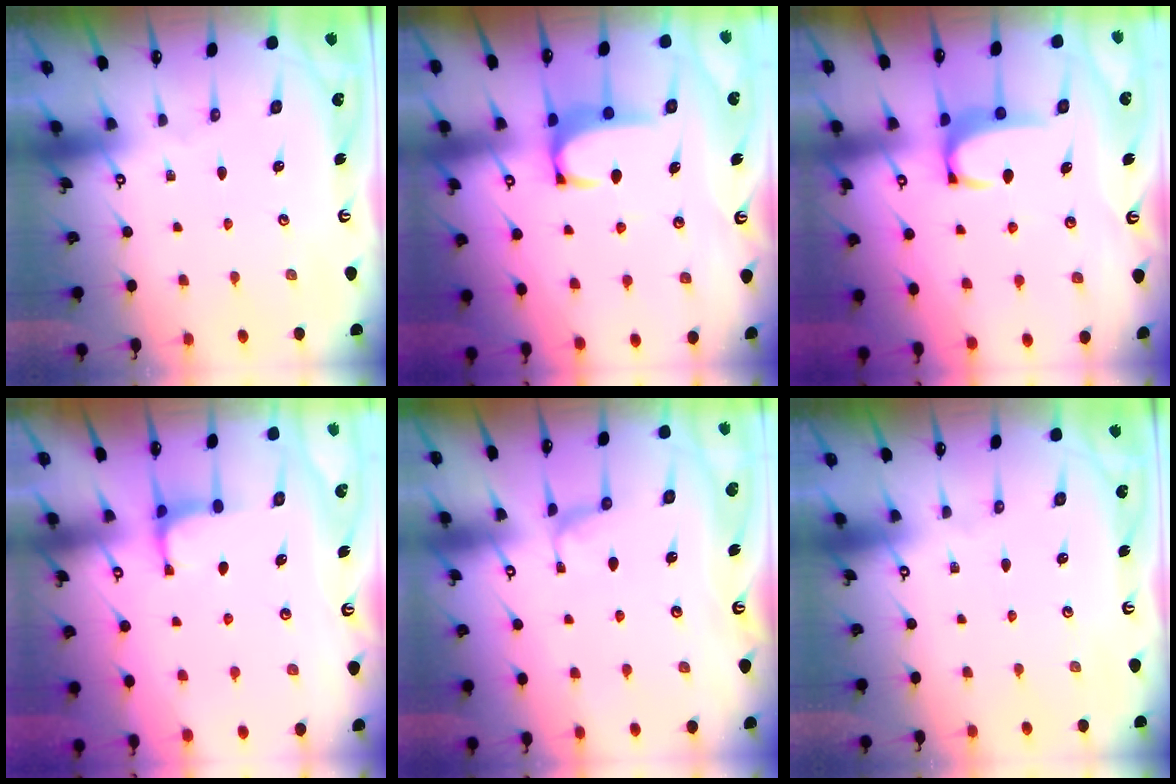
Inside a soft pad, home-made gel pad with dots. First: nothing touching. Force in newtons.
{"total": 2.5, "press": 2.5, "slide": 0.5}
{"total": 3.6, "press": 3.6, "slide": 0.2}
{"total": 2.6, "press": 2.6, "slide": 0.2}
{"total": 1.8, "press": 1.5, "slide": 1.0}
{"total": 0.0}